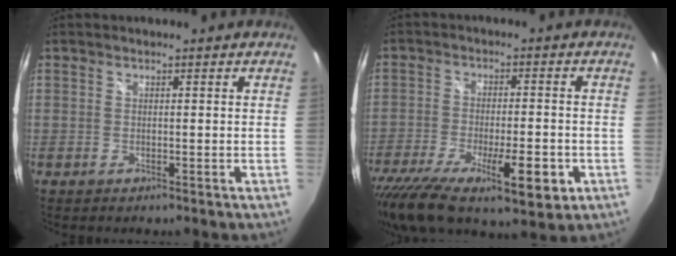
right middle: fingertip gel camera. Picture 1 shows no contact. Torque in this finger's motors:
{"motor_torque": [1.15, -0.99, 0.41, 0.12]}